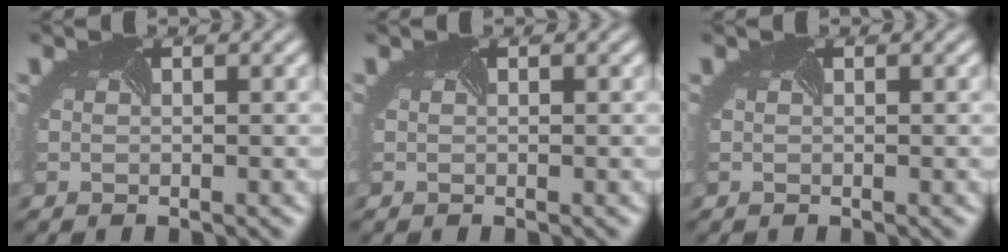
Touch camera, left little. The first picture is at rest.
{"total": 0.0}
{"total": 0.0}